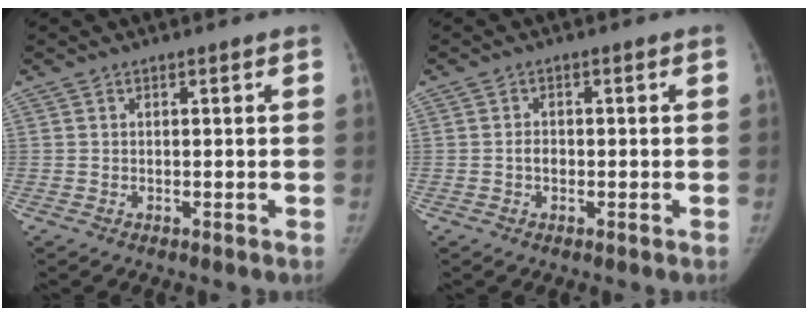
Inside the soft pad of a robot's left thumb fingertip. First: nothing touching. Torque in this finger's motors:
{"motor_torque": [0.50, 0.11, 0.15, -0.31, 0.10]}